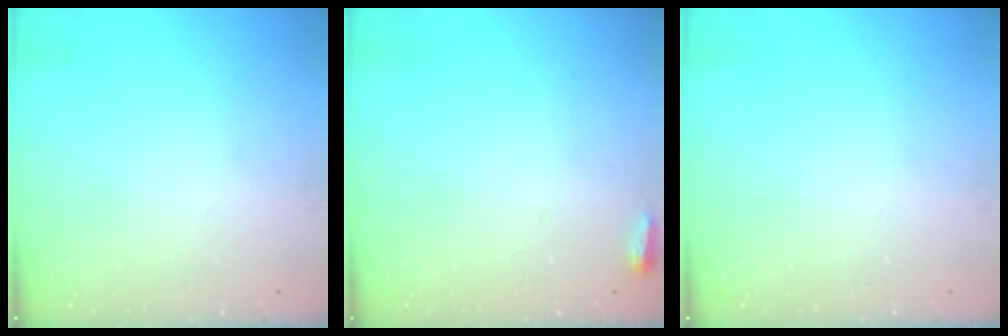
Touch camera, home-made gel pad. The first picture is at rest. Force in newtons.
{"total": 2.5, "press": 2.3, "slide": 1.0}
{"total": 0.0}